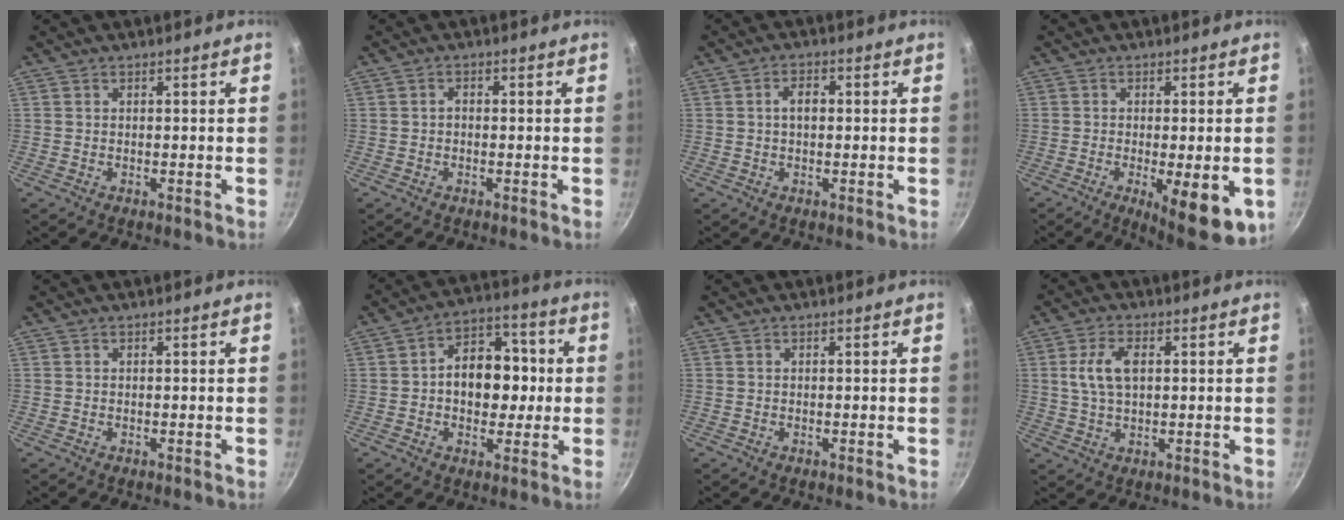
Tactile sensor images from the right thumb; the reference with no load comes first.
{"total": 1.0, "force": [-0.2, 0.7, 0.7], "torque": [-0.006, 0.004, -0.006]}
{"total": 3.3, "force": [0.3, 2.0, 2.6], "torque": [-0.043, 0.011, 0.003]}
{"total": 11.9, "force": [-3.9, 3.7, 10.6], "torque": [-0.139, -0.016, -0.045]}
{"total": 0.0}
{"total": 12.6, "force": [0.0, 8.6, 9.1], "torque": [-0.093, 0.029, -0.006]}
{"total": 0.0}
{"total": 6.8, "force": [1.3, 3.6, 5.6], "torque": [-0.115, 0.004, 0.026]}